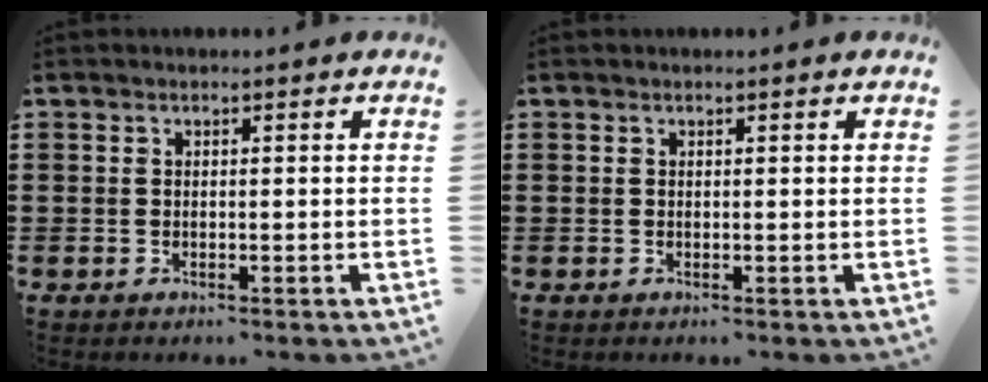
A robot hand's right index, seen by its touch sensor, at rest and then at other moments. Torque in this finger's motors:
{"motor_torque": [-0.27, -0.15, 0.01, -0.01]}